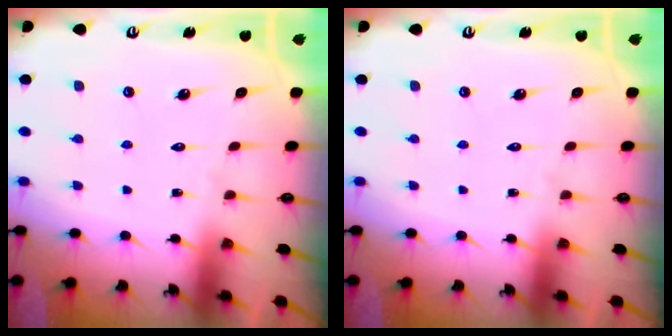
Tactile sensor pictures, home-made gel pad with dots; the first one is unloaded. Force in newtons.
{"total": 0.0}